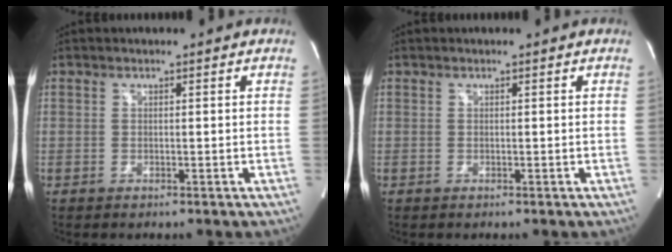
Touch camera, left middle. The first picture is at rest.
{"total": 0.0}